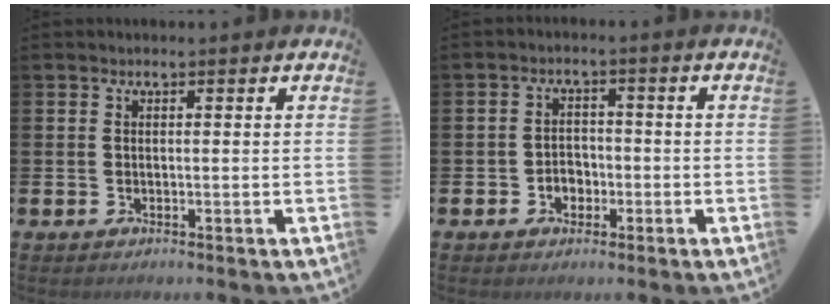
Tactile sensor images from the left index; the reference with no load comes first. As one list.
[{"total": 2.7, "force": [-1.3, 2.2, 0.9], "torque": [-0.021, 0.006, -0.030]}]